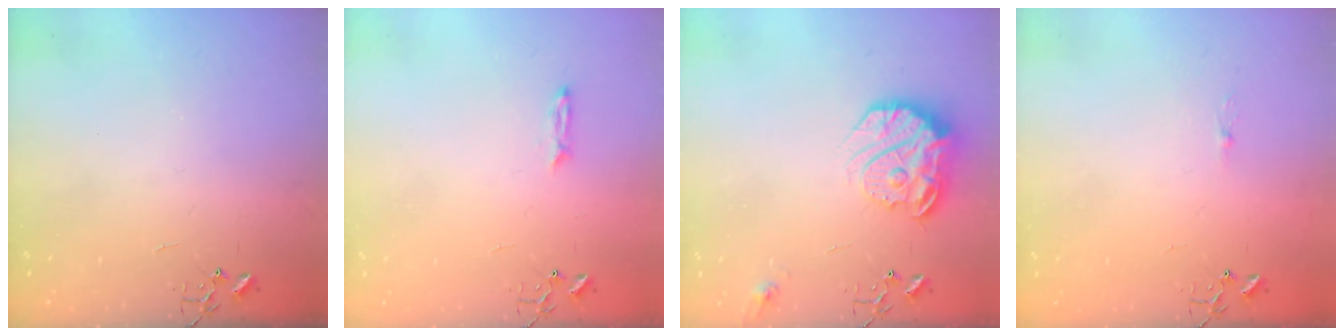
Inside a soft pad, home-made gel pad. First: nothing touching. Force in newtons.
{"total": 3.2, "press": 3.2, "slide": 0.4}
{"total": 17.2, "press": 17.1, "slide": 1.7}
{"total": 3.6, "press": 3.6, "slide": 0.5}